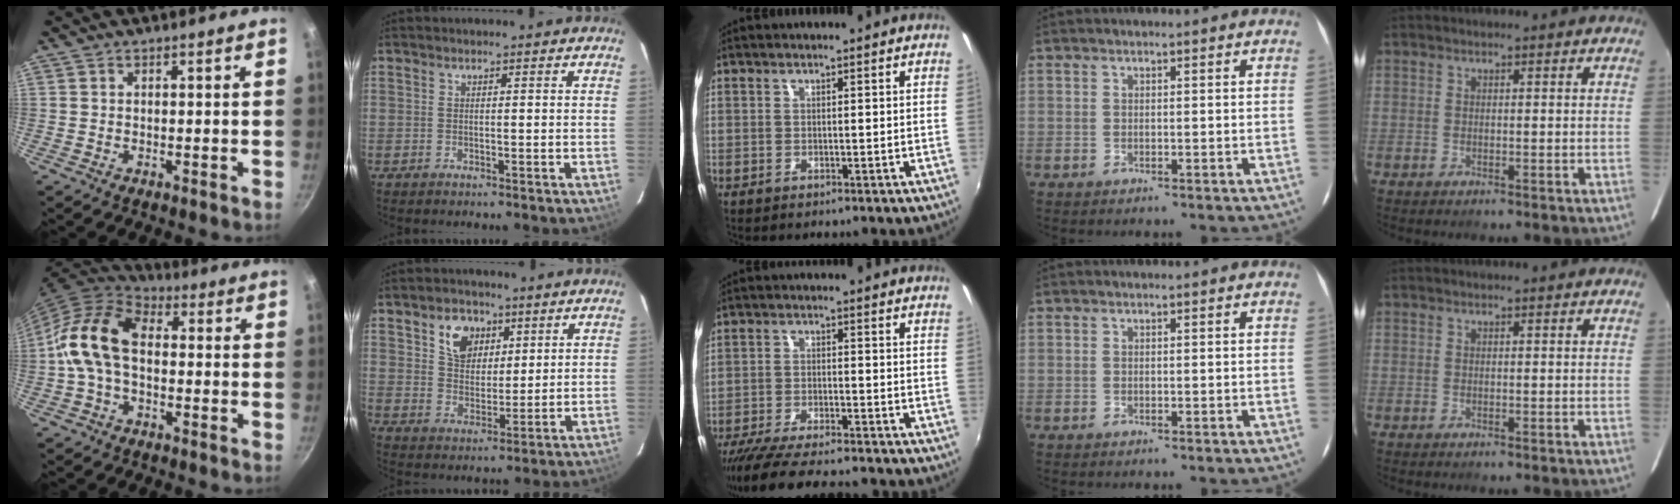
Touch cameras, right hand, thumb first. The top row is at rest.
{"thumb": {"total": 13.4, "force": [-0.4, 8.8, 10.1], "torque": [-0.174, 0.035, -0.029]}, "index": {"total": 7.9, "force": [3.9, 5.7, 3.9], "torque": [-0.064, 0.015, 0.073]}, "middle": {"total": 13.1, "force": [-11.5, 1.7, 6.1], "torque": [-0.130, -0.031, -0.187]}}